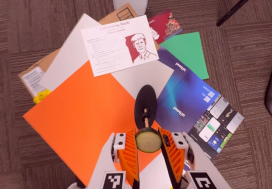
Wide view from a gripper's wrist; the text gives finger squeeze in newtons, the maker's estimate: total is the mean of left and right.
{"total": 7.9, "left": 7.9, "right": 7.9}